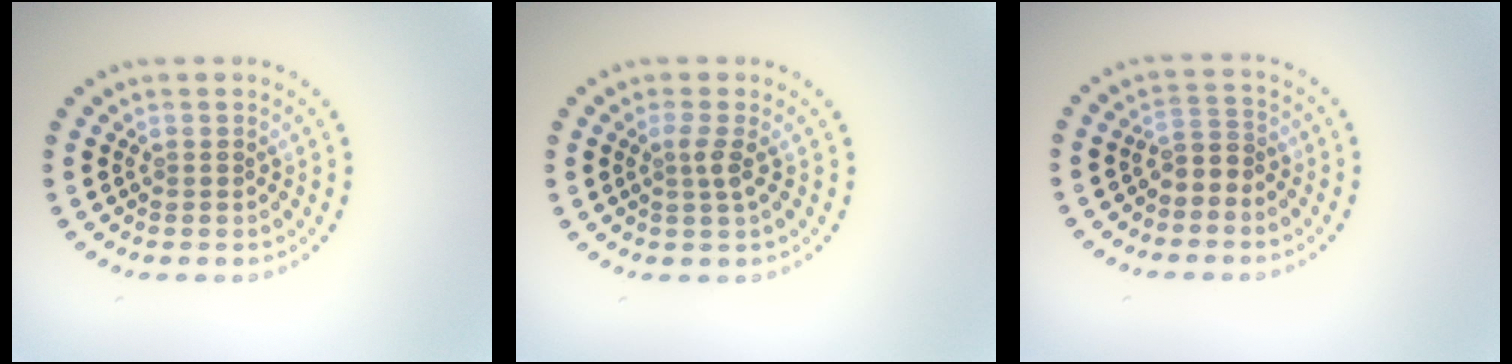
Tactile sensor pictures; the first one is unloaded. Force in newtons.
{"total": 1.4, "press": 1.0, "slide": 1.0}
{"total": 1.8, "press": 1.5, "slide": 1.0}